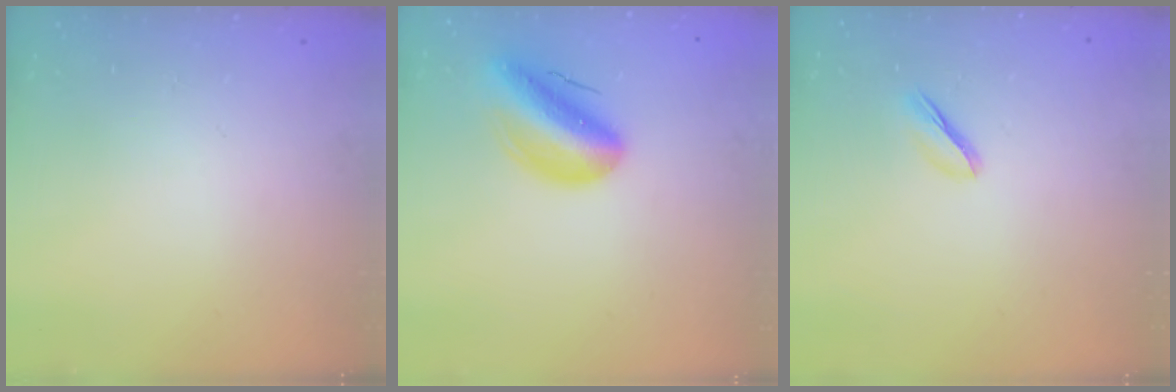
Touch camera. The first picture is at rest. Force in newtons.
{"total": 12.4, "press": 11.8, "slide": 3.7}
{"total": 3.1, "press": 3.0, "slide": 0.9}